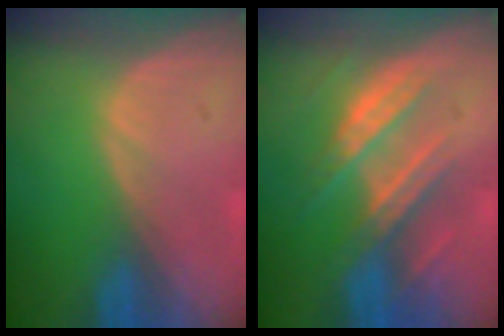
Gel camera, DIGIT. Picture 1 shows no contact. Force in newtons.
{"total": 8.2, "press": 7.6, "slide": 3.1}